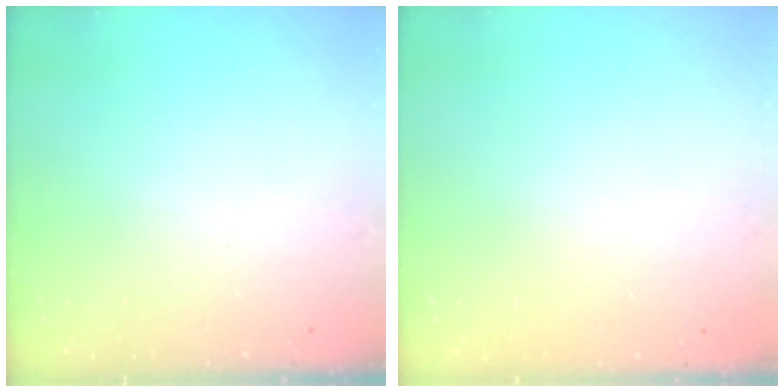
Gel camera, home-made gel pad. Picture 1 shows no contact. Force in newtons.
{"total": 0.0}